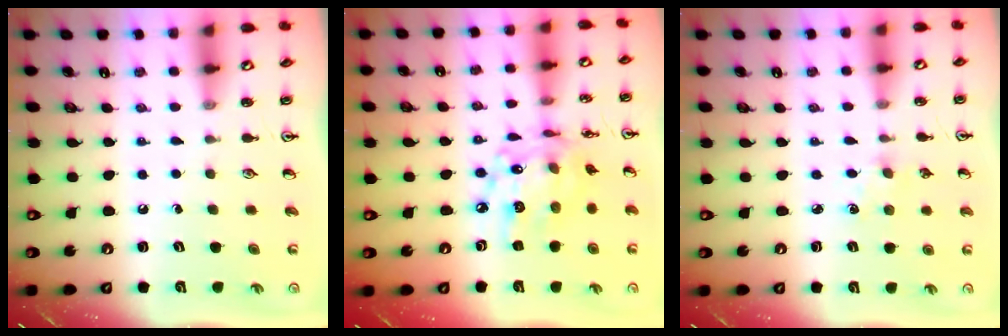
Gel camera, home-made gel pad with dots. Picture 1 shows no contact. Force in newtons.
{"total": 14.7, "press": 14.7, "slide": 1.1}
{"total": 2.2, "press": 2.2, "slide": 0.4}